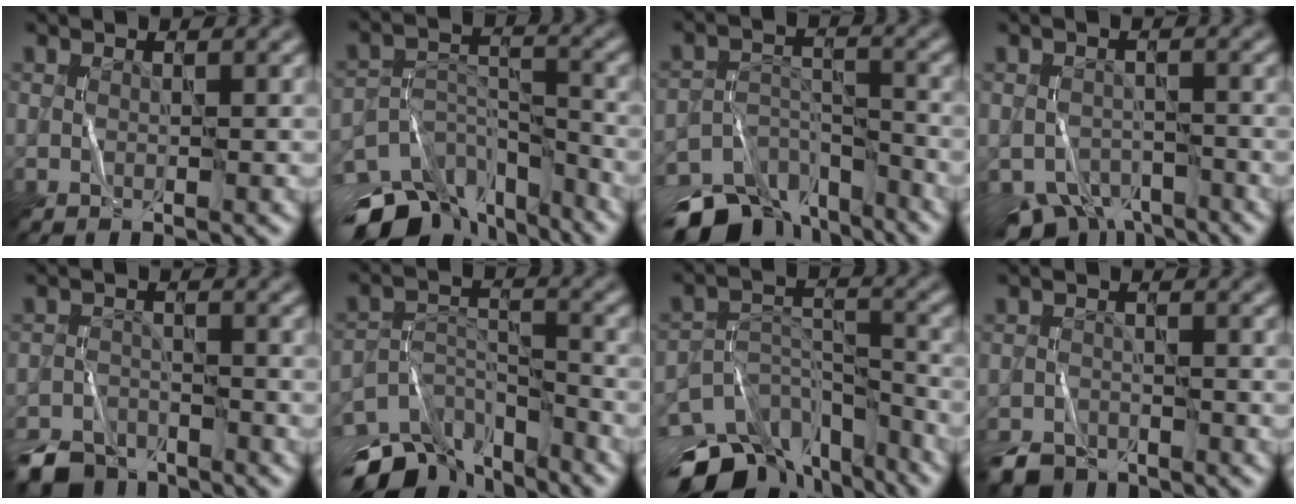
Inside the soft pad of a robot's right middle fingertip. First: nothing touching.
{"total": 11.9, "force": [-9.4, 5.5, 4.6], "torque": [-0.081, 0.004, -0.149]}
{"total": 11.3, "force": [-9.0, 5.4, 4.2], "torque": [-0.073, -0.010, -0.137]}
{"total": 5.3, "force": [-4.0, 2.8, 2.0], "torque": [-0.027, -0.025, -0.065]}
{"total": 4.9, "force": [-4.2, 2.2, 1.3], "torque": [-0.024, -0.007, -0.086]}
{"total": 9.7, "force": [-7.6, 4.4, 4.1], "torque": [-0.082, 0.000, -0.128]}
{"total": 13.3, "force": [-10.6, 6.4, 5.0], "torque": [-0.083, 0.003, -0.159]}
{"total": 3.5, "force": [-3.0, 1.6, 0.8], "torque": [-0.013, -0.007, -0.064]}